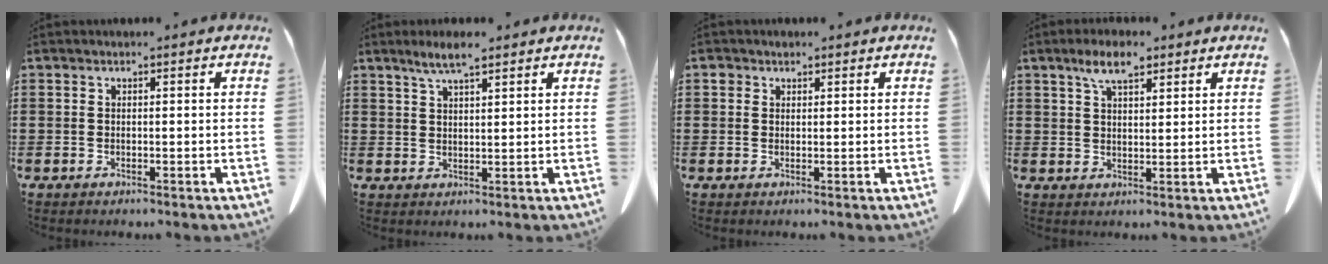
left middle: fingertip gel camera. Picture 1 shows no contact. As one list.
[{"total": 4.4, "force": [3.2, 0.5, 3.0], "torque": [-0.065, -0.001, 0.057]}, {"total": 1.3, "force": [0.8, 0.9, 0.3], "torque": [-0.003, -0.002, 0.015]}, {"total": 5.7, "force": [3.7, 1.9, 3.8], "torque": [-0.084, 0.002, 0.066]}]